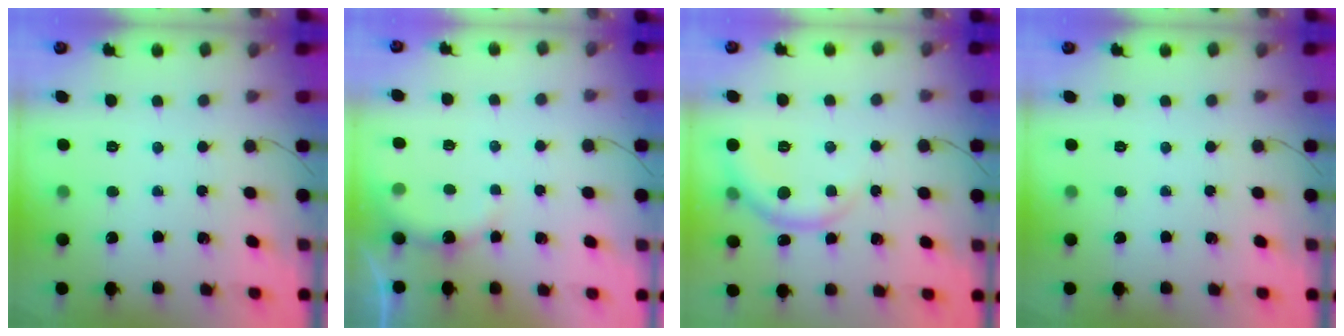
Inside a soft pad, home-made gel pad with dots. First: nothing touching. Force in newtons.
{"total": 7.1, "press": 6.9, "slide": 1.2}
{"total": 6.8, "press": 6.7, "slide": 1.0}
{"total": 0.0}